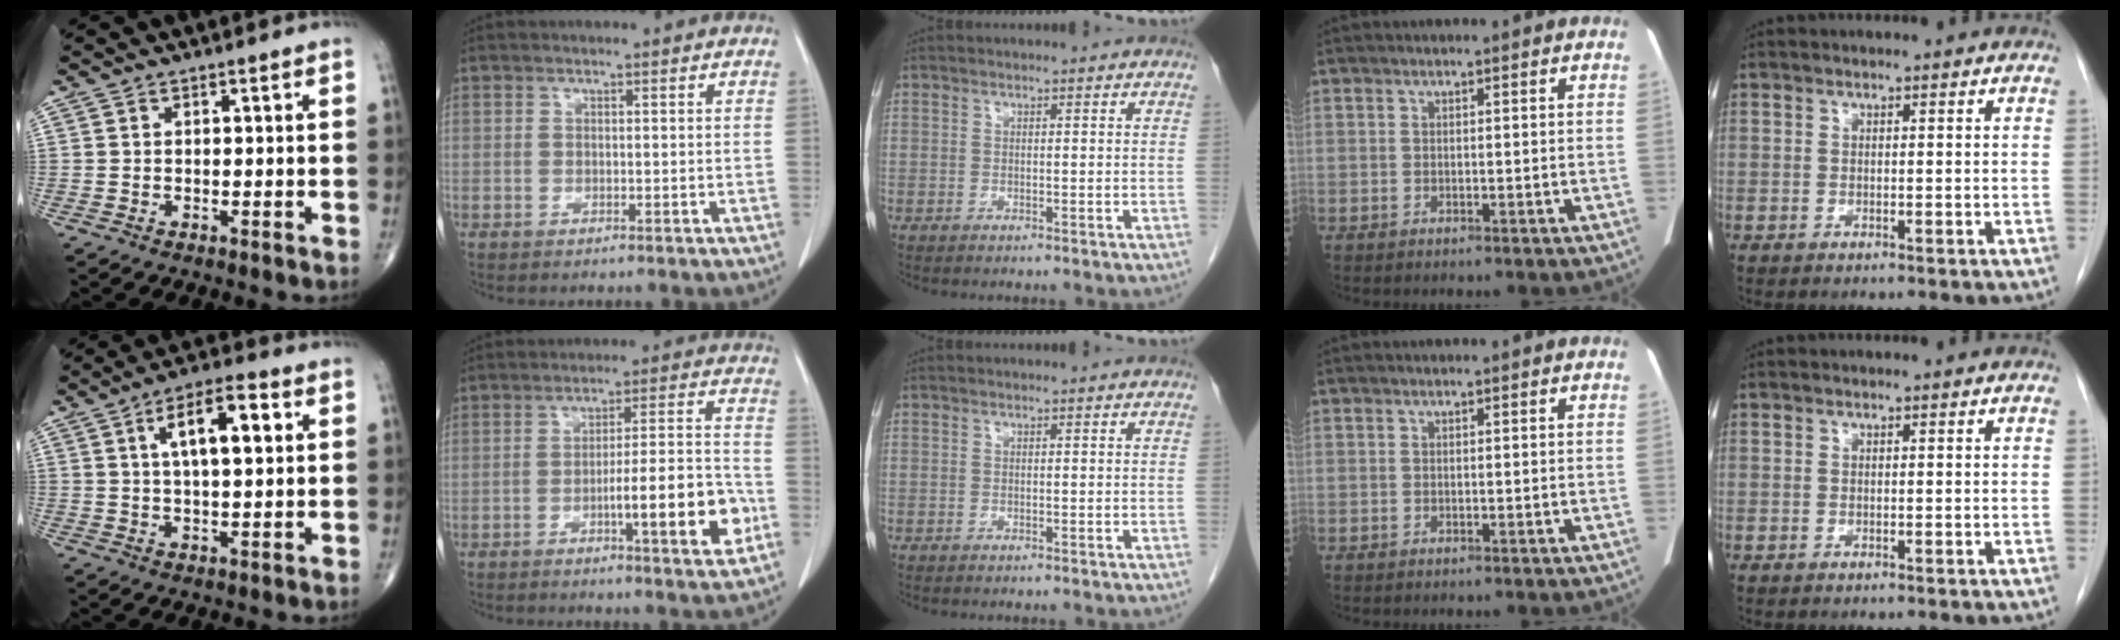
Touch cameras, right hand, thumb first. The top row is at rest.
{"thumb": {"total": 10.6, "force": [3.0, 4.0, 9.3], "torque": [-0.145, 0.008, 0.046]}, "index": {"total": 12.1, "force": [-4.2, 1.1, 11.3], "torque": [-0.167, 0.005, -0.060]}}